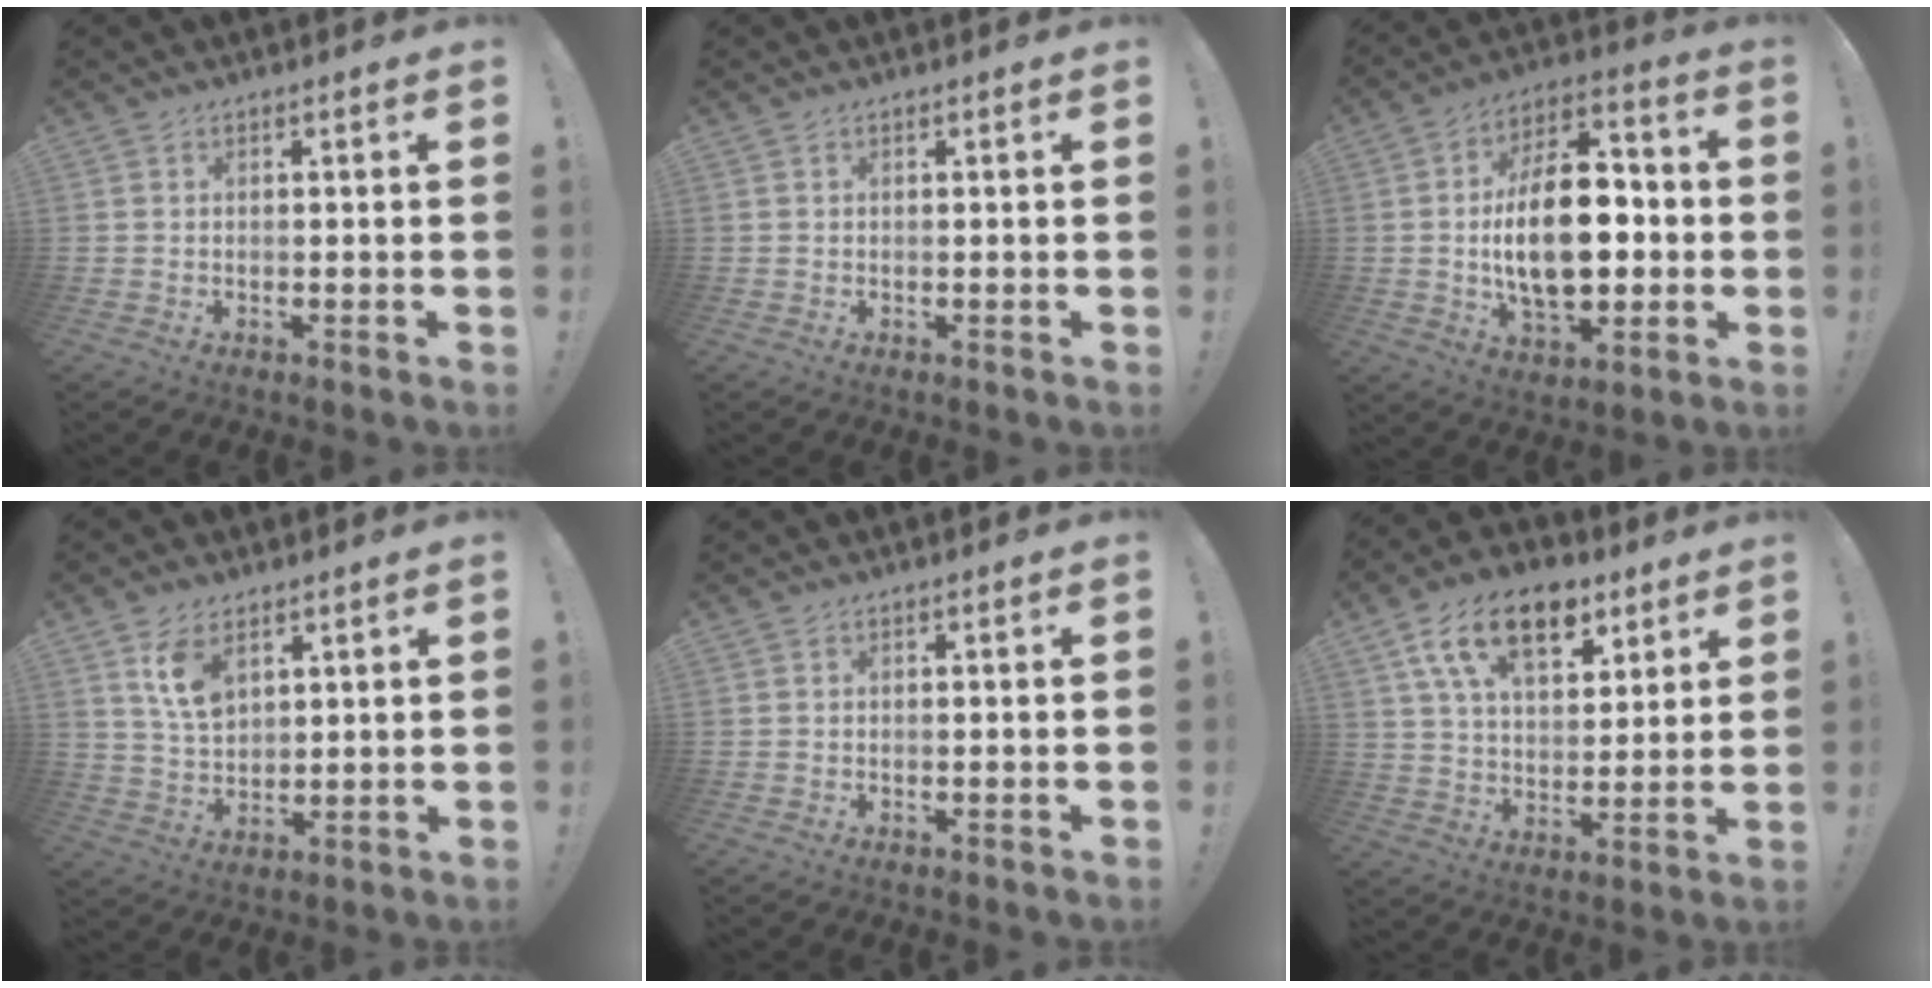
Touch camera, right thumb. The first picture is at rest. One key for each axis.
{"total": 0.0}
{"total": 21.0, "fx": -1.4, "fy": 11.6, "fz": 17.4, "tx": -0.322, "ty": 0.004, "tz": -0.026}
{"total": 8.8, "fx": 4.9, "fy": 5.2, "fz": 5.3, "tx": -0.087, "ty": -0.018, "tz": 0.092}
{"total": 0.0}
{"total": 17.5, "fx": 9.7, "fy": 9.6, "fz": 10.9, "tx": -0.175, "ty": -0.041, "tz": 0.175}